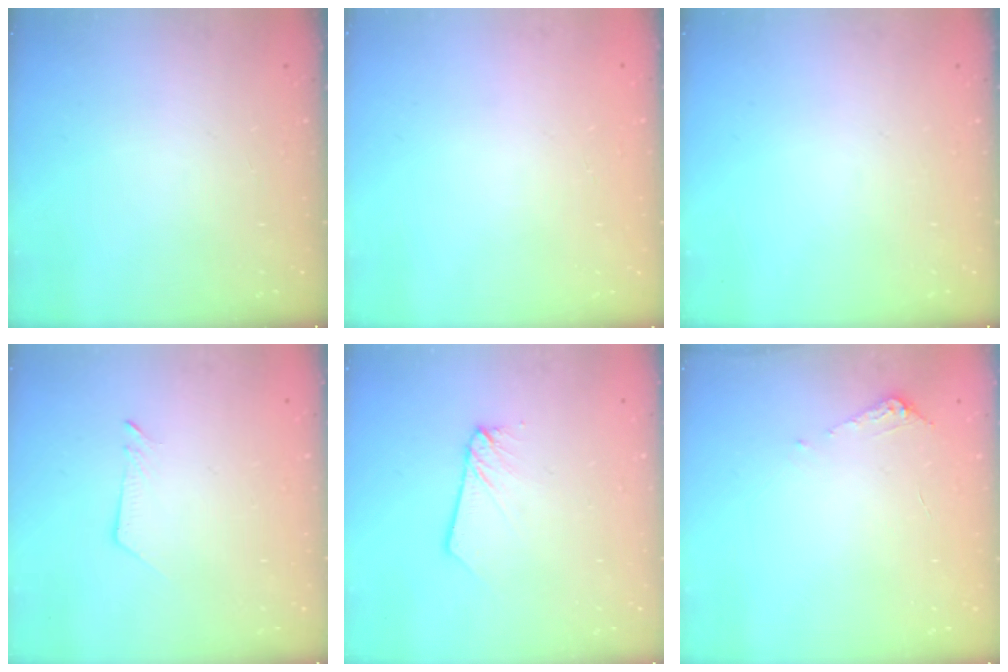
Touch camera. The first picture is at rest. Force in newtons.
{"total": 0.0}
{"total": 0.0}
{"total": 3.6, "press": 3.6, "slide": 0.5}
{"total": 2.6, "press": 2.6, "slide": 0.2}
{"total": 4.1, "press": 4.1, "slide": 0.5}